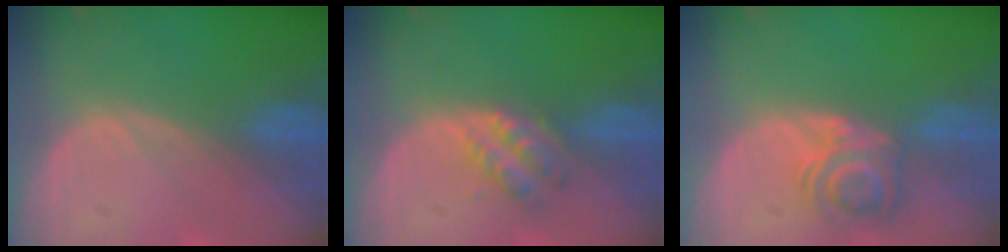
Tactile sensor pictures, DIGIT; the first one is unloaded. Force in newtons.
{"total": 4.7, "press": 4.2, "slide": 2.2}
{"total": 5.6, "press": 5.2, "slide": 2.2}